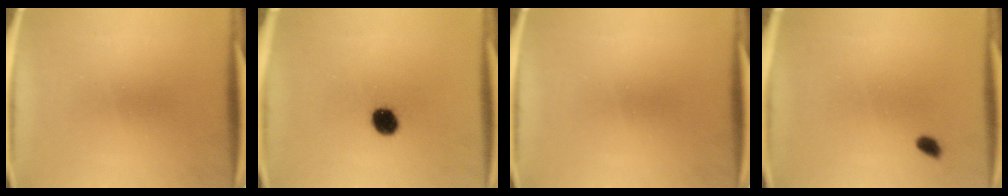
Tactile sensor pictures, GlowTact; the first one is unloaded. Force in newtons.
{"total": 5.9}
{"total": 0.0}
{"total": 1.5}